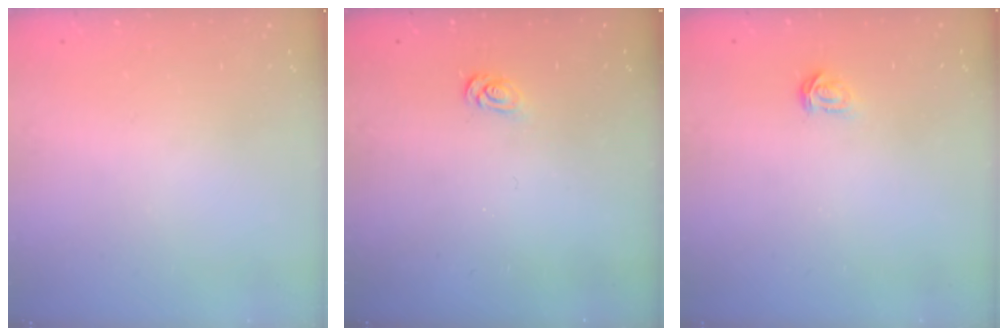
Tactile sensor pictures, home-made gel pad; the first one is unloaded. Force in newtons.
{"total": 2.6, "press": 2.6, "slide": 0.3}
{"total": 1.8, "press": 1.7, "slide": 0.2}